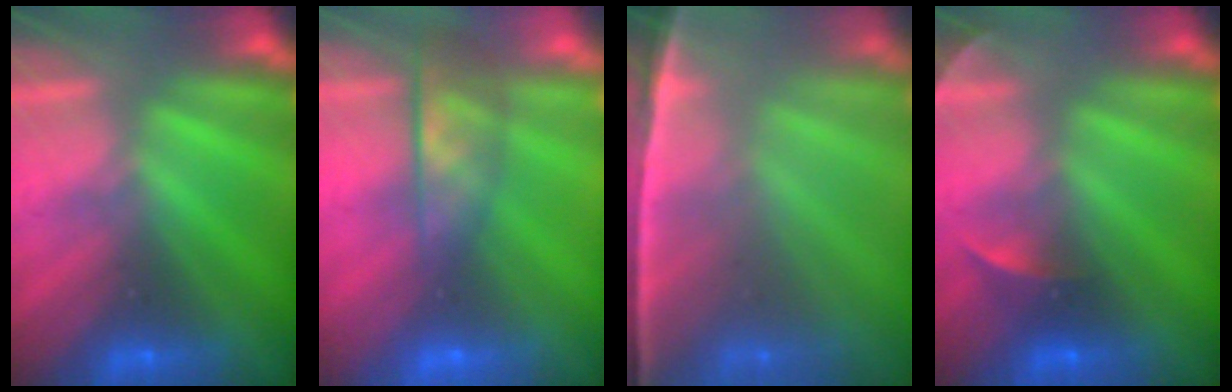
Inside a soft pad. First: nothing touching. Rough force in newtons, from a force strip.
{"total": 8.6}
{"total": 7.3}
{"total": 2.3}